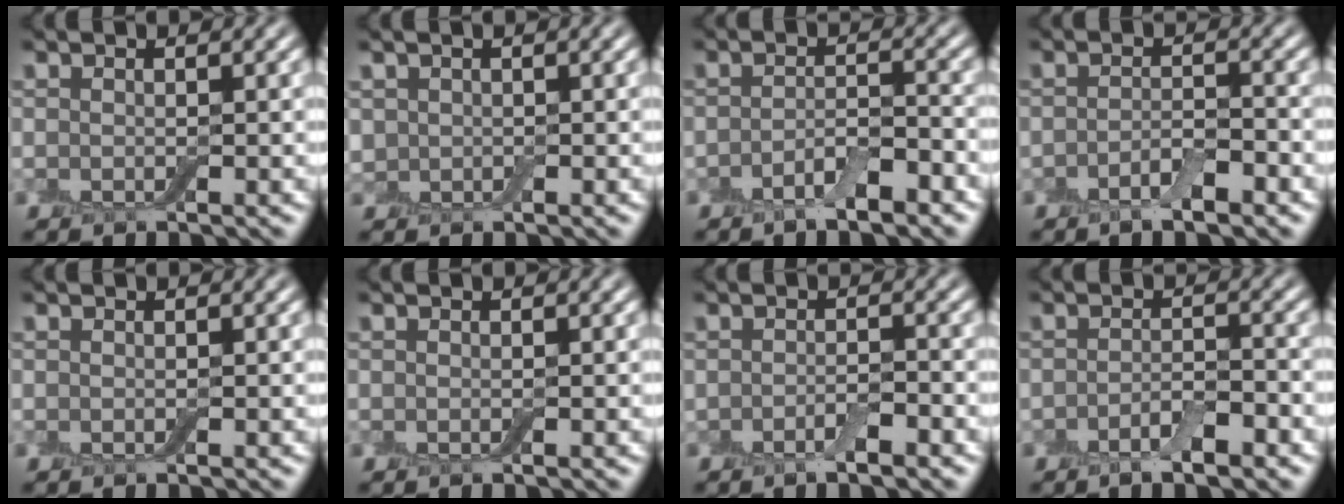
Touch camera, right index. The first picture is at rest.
{"total": 1.3, "force": [0.4, 1.2, 0.4], "torque": [-0.008, -0.002, 0.004]}
{"total": 3.0, "force": [-1.9, 0.9, 2.2], "torque": [-0.038, 0.004, -0.035]}
{"total": 2.7, "force": [-1.5, 0.9, 2.0], "torque": [-0.036, 0.000, -0.026]}
{"total": 0.0}
{"total": 0.0}
{"total": 1.9, "force": [-1.0, 0.5, 1.4], "torque": [-0.025, -0.002, -0.018]}
{"total": 2.9, "force": [-1.6, 0.9, 2.2], "torque": [-0.039, -0.001, -0.028]}